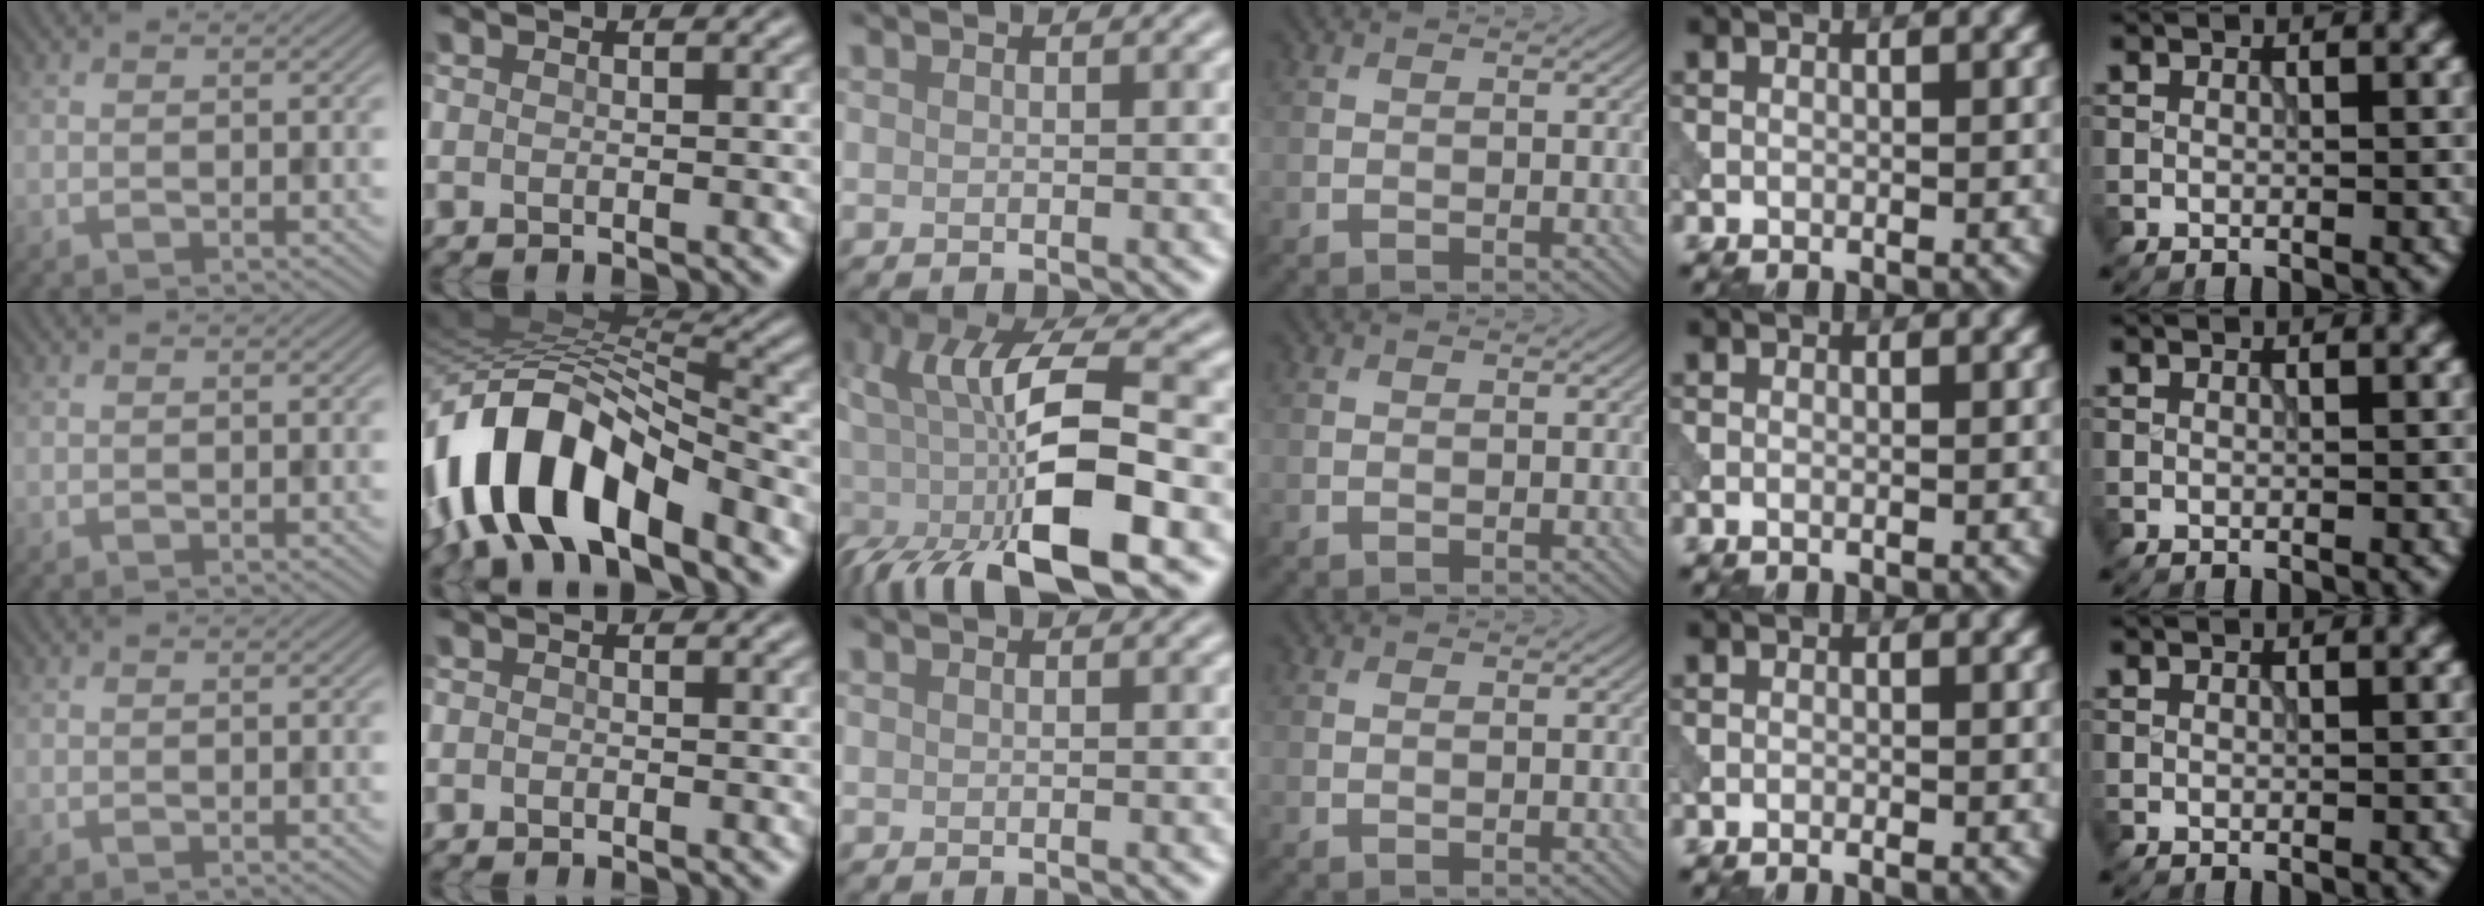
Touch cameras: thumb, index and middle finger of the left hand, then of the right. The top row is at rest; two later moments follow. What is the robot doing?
{"motion": "extract", "object": "peg toy"}